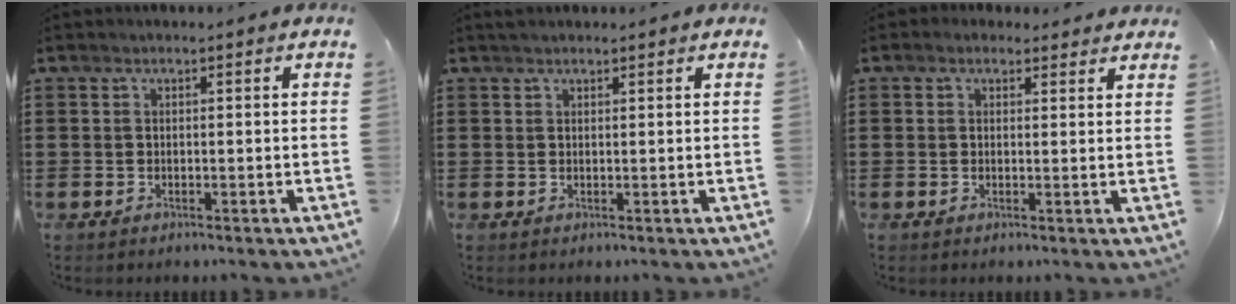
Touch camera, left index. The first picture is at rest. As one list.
[{"total": 0.9, "force": [0.9, 0.2, 0.3], "torque": [-0.005, 0.001, 0.017]}, {"total": 1.5, "force": [1.3, 0.8, 0.2], "torque": [-0.008, 0.007, 0.024]}]